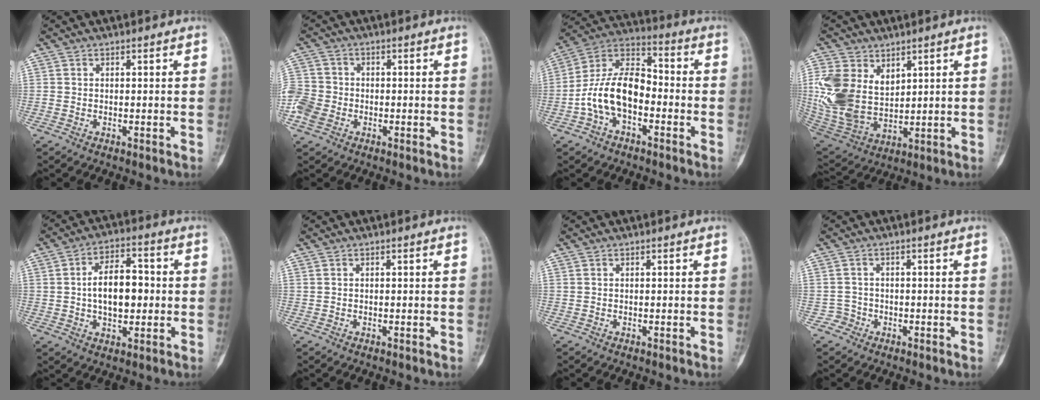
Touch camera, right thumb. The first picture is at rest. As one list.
[{"total": 7.5, "force": [-2.4, 6.1, 3.5], "torque": [-0.079, 0.012, -0.050]}, {"total": 14.2, "force": [-3.7, 8.5, 10.8], "torque": [-0.188, 0.051, -0.076]}, {"total": 15.5, "force": [4.7, 10.8, 10.2], "torque": [-0.211, -0.023, 0.111]}, {"total": 11.1, "force": [0.1, 6.4, 9.0], "torque": [-0.126, 0.018, 0.001]}, {"total": 0.0}, {"total": 0.0}, {"total": 2.0, "force": [-1.0, 1.7, -0.4], "torque": [0.021, 0.010, -0.025]}]